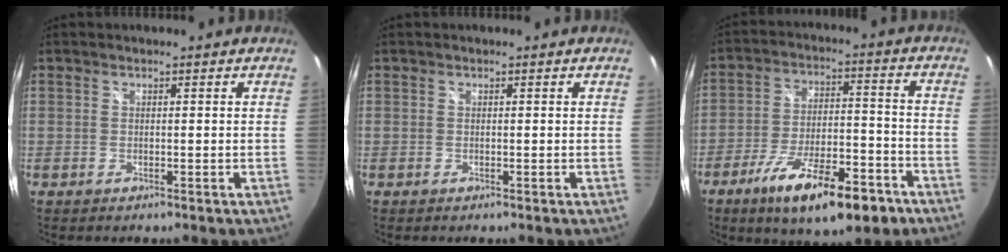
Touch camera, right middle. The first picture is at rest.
{"total": 0.0}
{"total": 17.3, "force": [-10.8, 5.1, 12.6], "torque": [-0.220, -0.022, -0.167]}